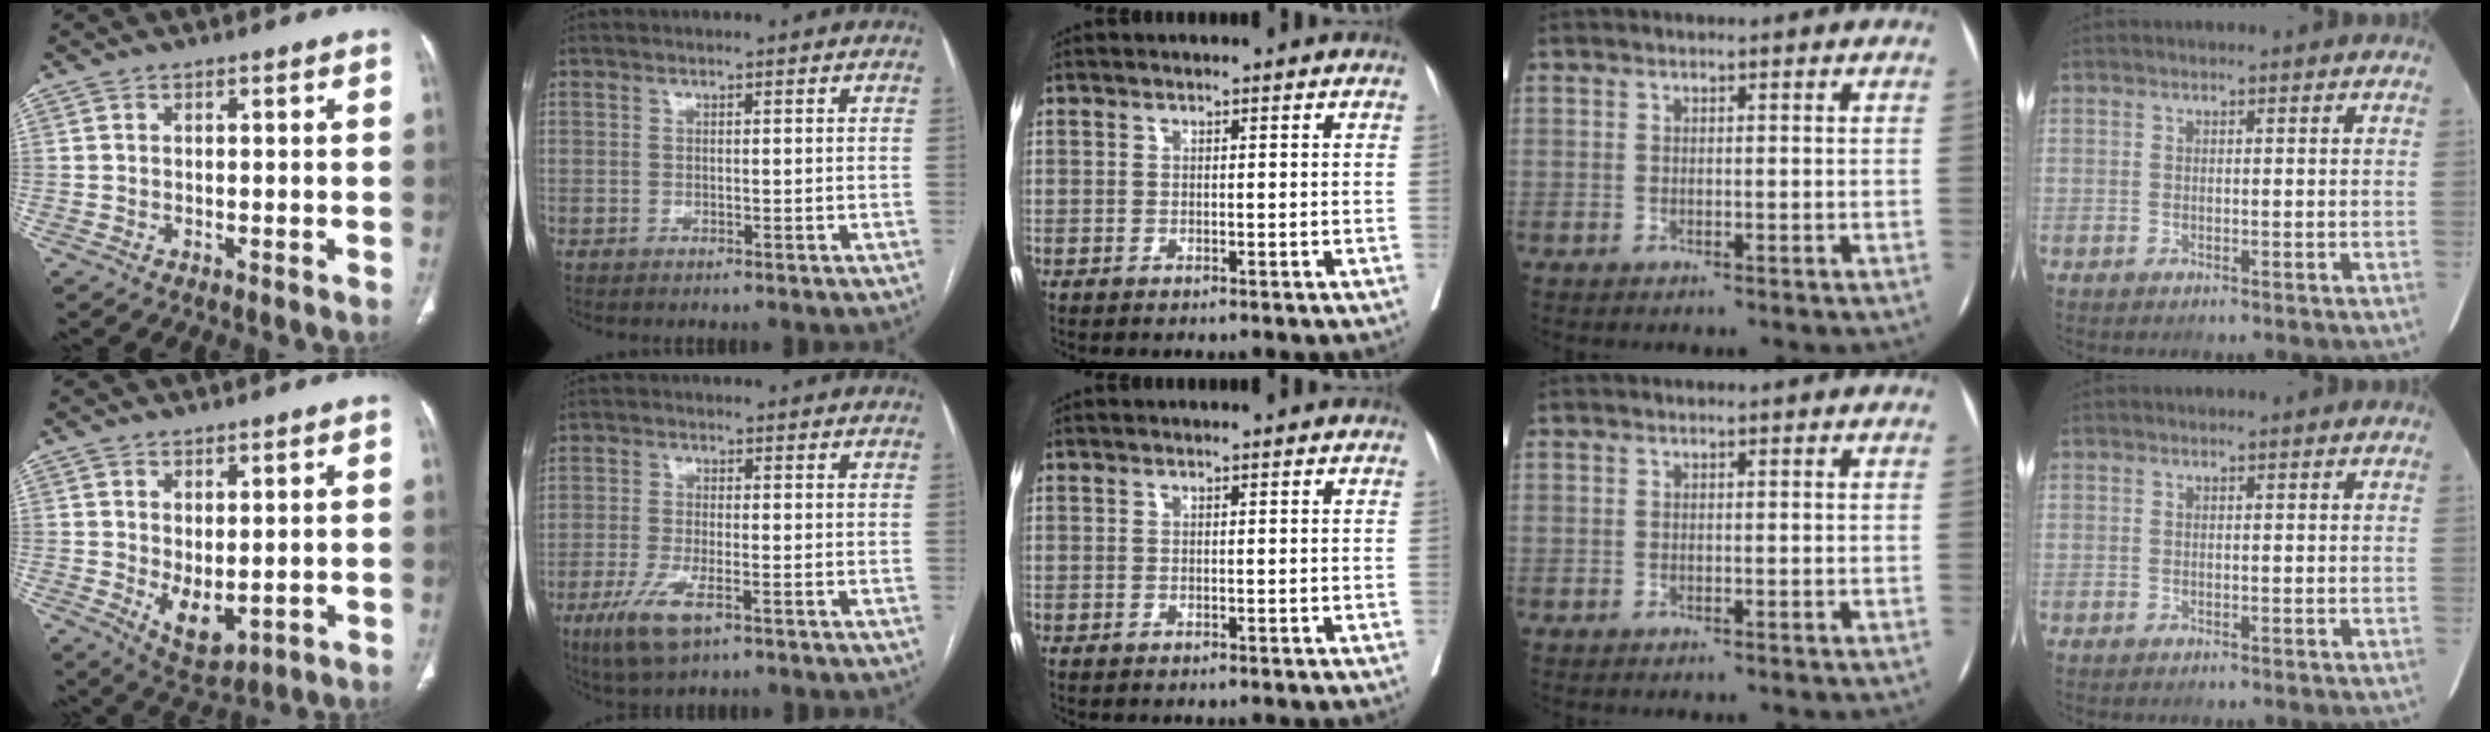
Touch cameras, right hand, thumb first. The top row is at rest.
{"thumb": {"total": 6.5, "force": [-0.1, 3.5, 5.5], "torque": [-0.077, -0.015, 0.021]}, "index": {"total": 6.8, "force": [-3.5, 1.7, 5.6], "torque": [-0.118, -0.016, -0.062]}}